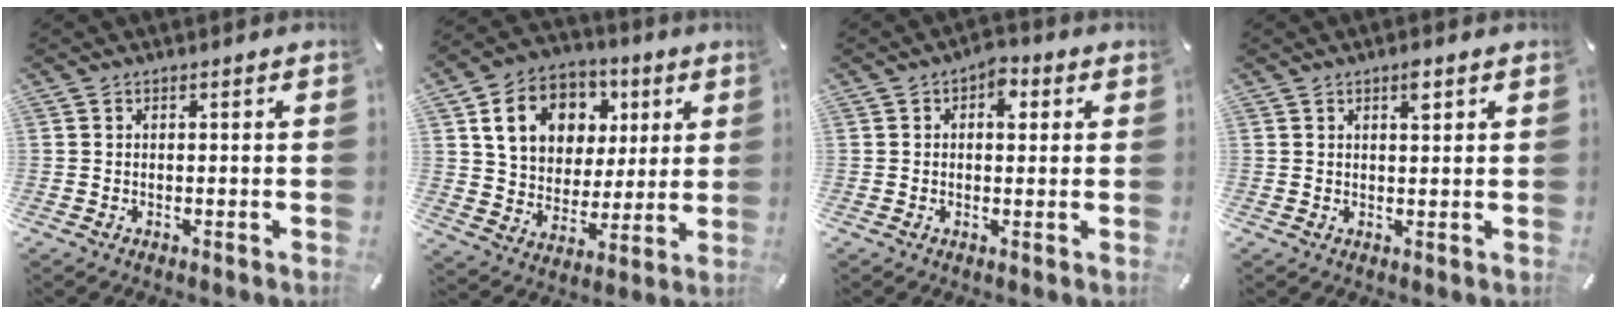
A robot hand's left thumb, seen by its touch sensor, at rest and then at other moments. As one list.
[{"total": 14.6, "force": [5.3, 12.0, 6.4], "torque": [-0.110, -0.005, 0.103]}, {"total": 4.5, "force": [1.1, 2.9, 3.4], "torque": [-0.030, -0.004, 0.008]}, {"total": 2.6, "force": [1.5, 0.9, 2.0], "torque": [-0.026, -0.004, 0.021]}]